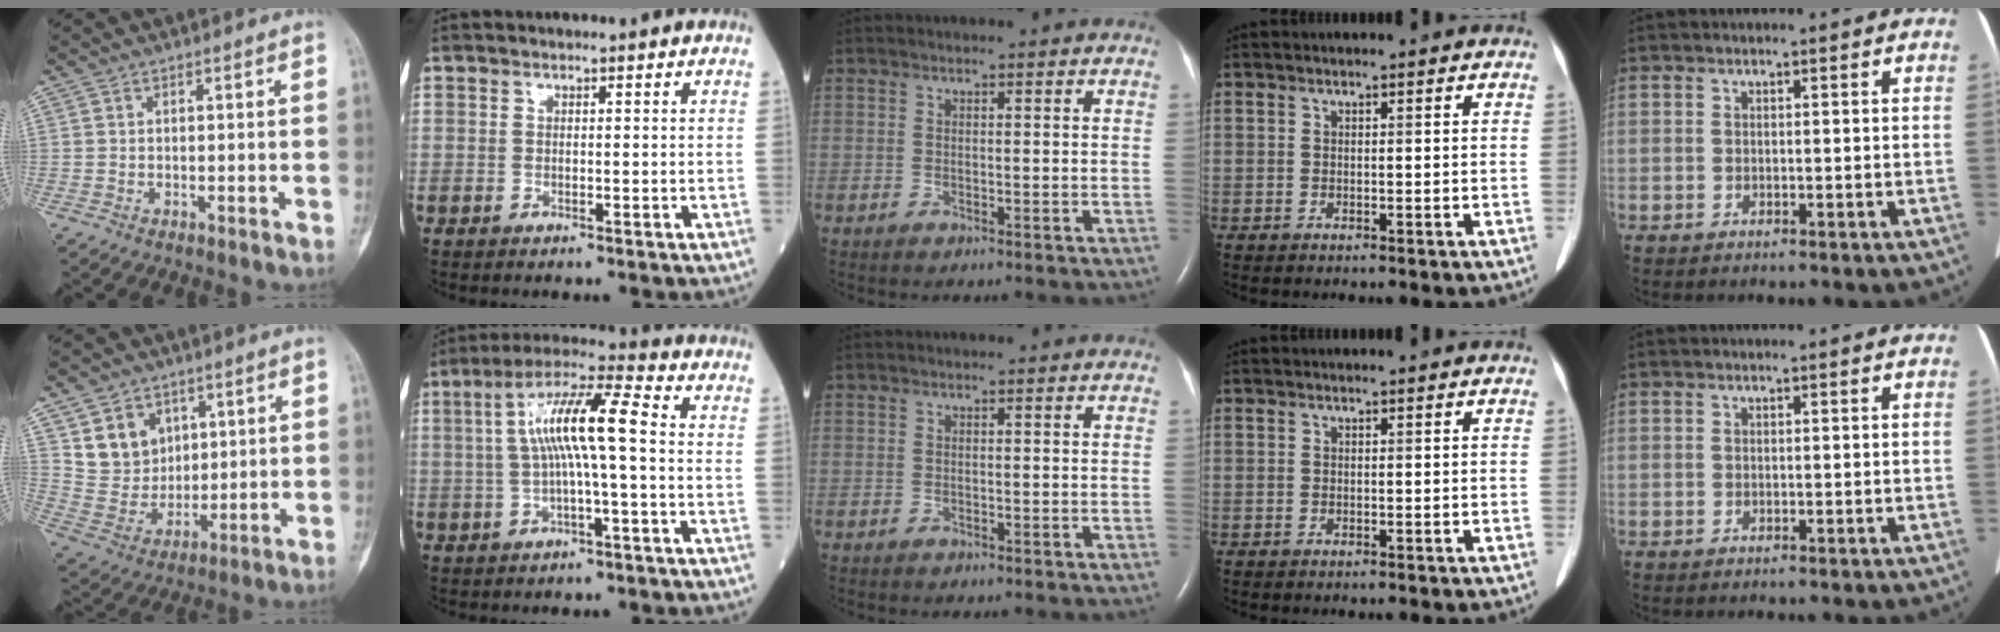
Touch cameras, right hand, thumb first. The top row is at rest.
{"thumb": {"total": 10.4, "force": [4.6, 8.5, 3.8], "torque": [-0.033, -0.029, 0.099]}, "index": {"total": 10.7, "force": [0.3, 0.8, 10.7], "torque": [-0.198, 0.027, 0.001]}}